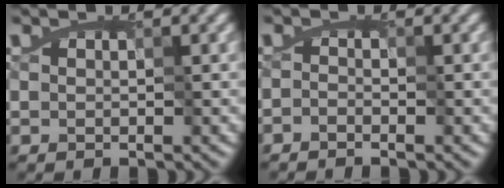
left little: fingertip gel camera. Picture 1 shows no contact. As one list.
[{"total": 1.2, "force": [-1.1, 0.2, 0.3], "torque": [0.000, -0.003, -0.018]}]